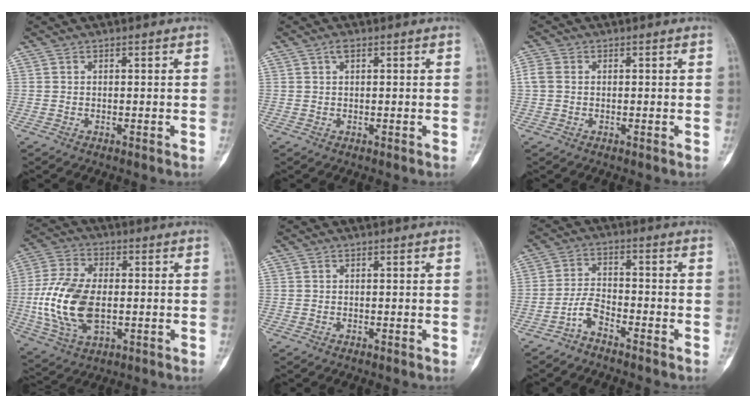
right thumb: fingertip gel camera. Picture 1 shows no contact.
{"total": 1.2, "force": [0.6, 0.5, 0.9], "torque": [-0.018, 0.005, 0.010]}
{"total": 2.5, "force": [0.1, 2.0, 1.5], "torque": [-0.038, 0.007, -0.002]}
{"total": 15.7, "force": [-1.3, 9.1, 12.7], "torque": [-0.262, 0.000, -0.020]}
{"total": 0.0}
{"total": 3.2, "force": [-2.6, 0.9, 1.6], "torque": [-0.033, 0.026, -0.053]}